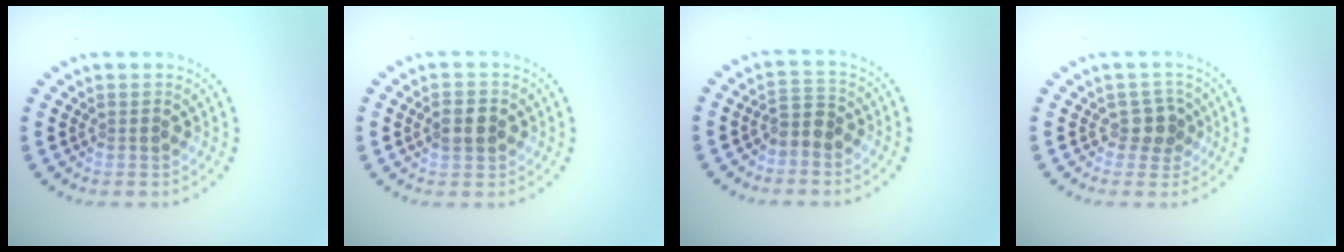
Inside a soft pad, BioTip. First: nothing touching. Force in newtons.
{"total": 2.7, "press": 2.7, "slide": 0.1}
{"total": 2.0, "press": 1.7, "slide": 1.1}
{"total": 1.9, "press": 1.5, "slide": 1.1}